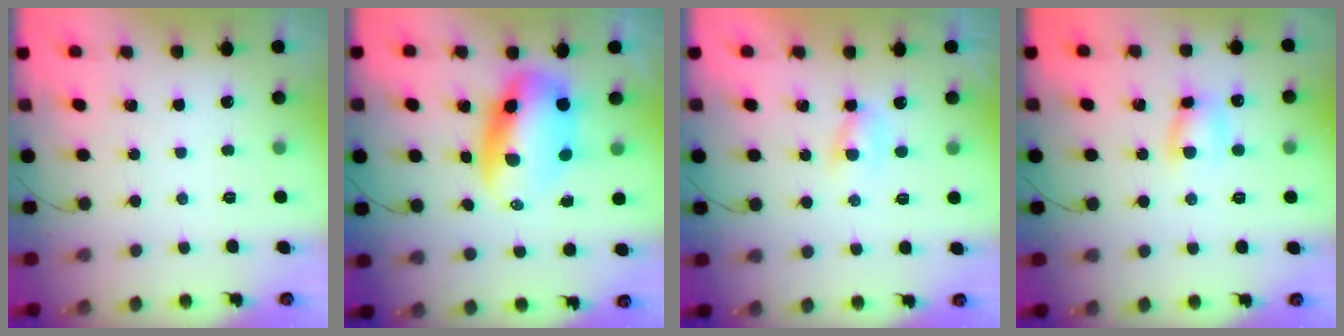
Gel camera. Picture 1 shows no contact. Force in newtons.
{"total": 9.8, "press": 9.5, "slide": 2.5}
{"total": 1.4, "press": 1.3, "slide": 0.7}
{"total": 6.2, "press": 6.2, "slide": 0.6}